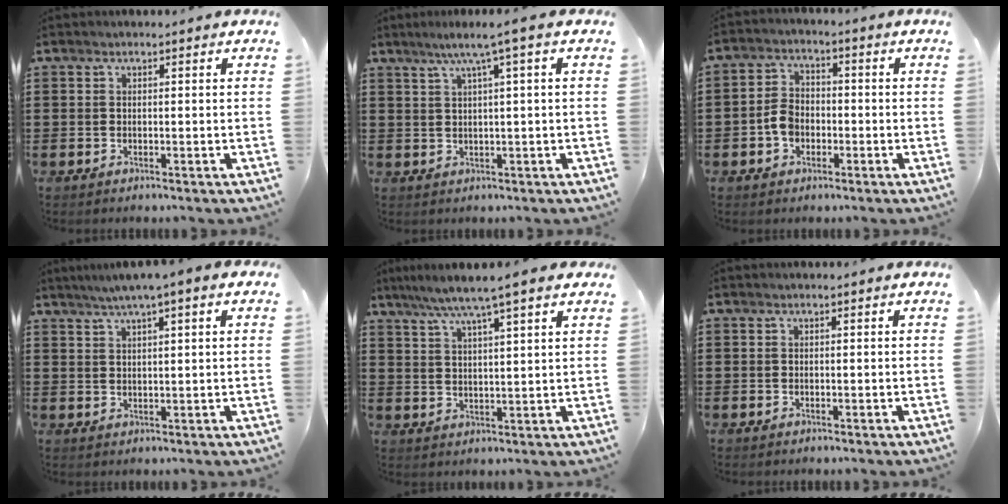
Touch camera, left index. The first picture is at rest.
{"total": 4.1, "force": [1.5, -0.4, 3.8], "torque": [-0.076, 0.000, 0.020]}
{"total": 4.4, "force": [-1.6, 3.3, 2.5], "torque": [-0.063, 0.006, -0.035]}
{"total": 3.1, "force": [1.9, -0.1, 2.4], "torque": [-0.050, 0.000, 0.033]}
{"total": 5.9, "force": [4.4, -0.2, 3.9], "torque": [-0.089, -0.014, 0.074]}
{"total": 0.0}